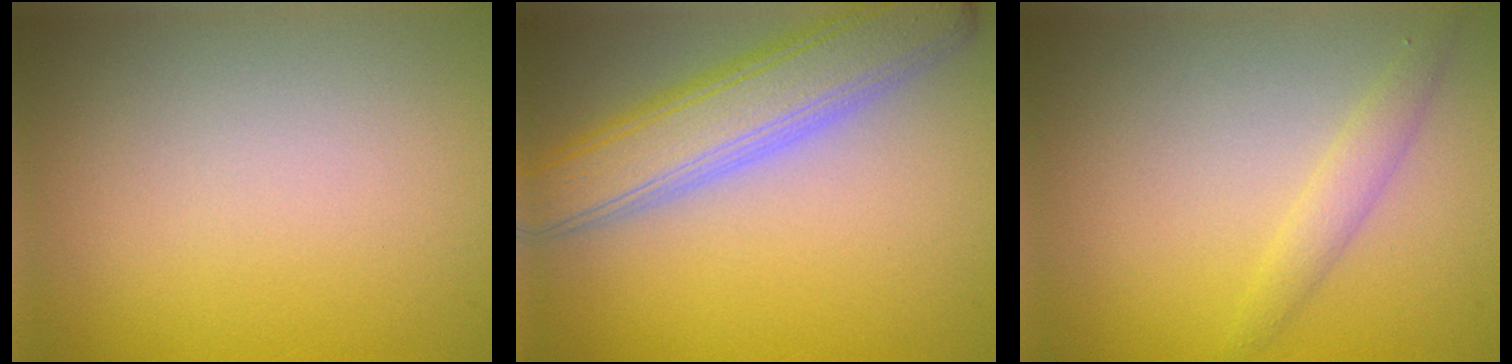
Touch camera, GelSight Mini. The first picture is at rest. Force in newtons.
{"total": 6.8, "press": 6.7, "slide": 0.5}
{"total": 1.6, "press": 1.6, "slide": 0.1}